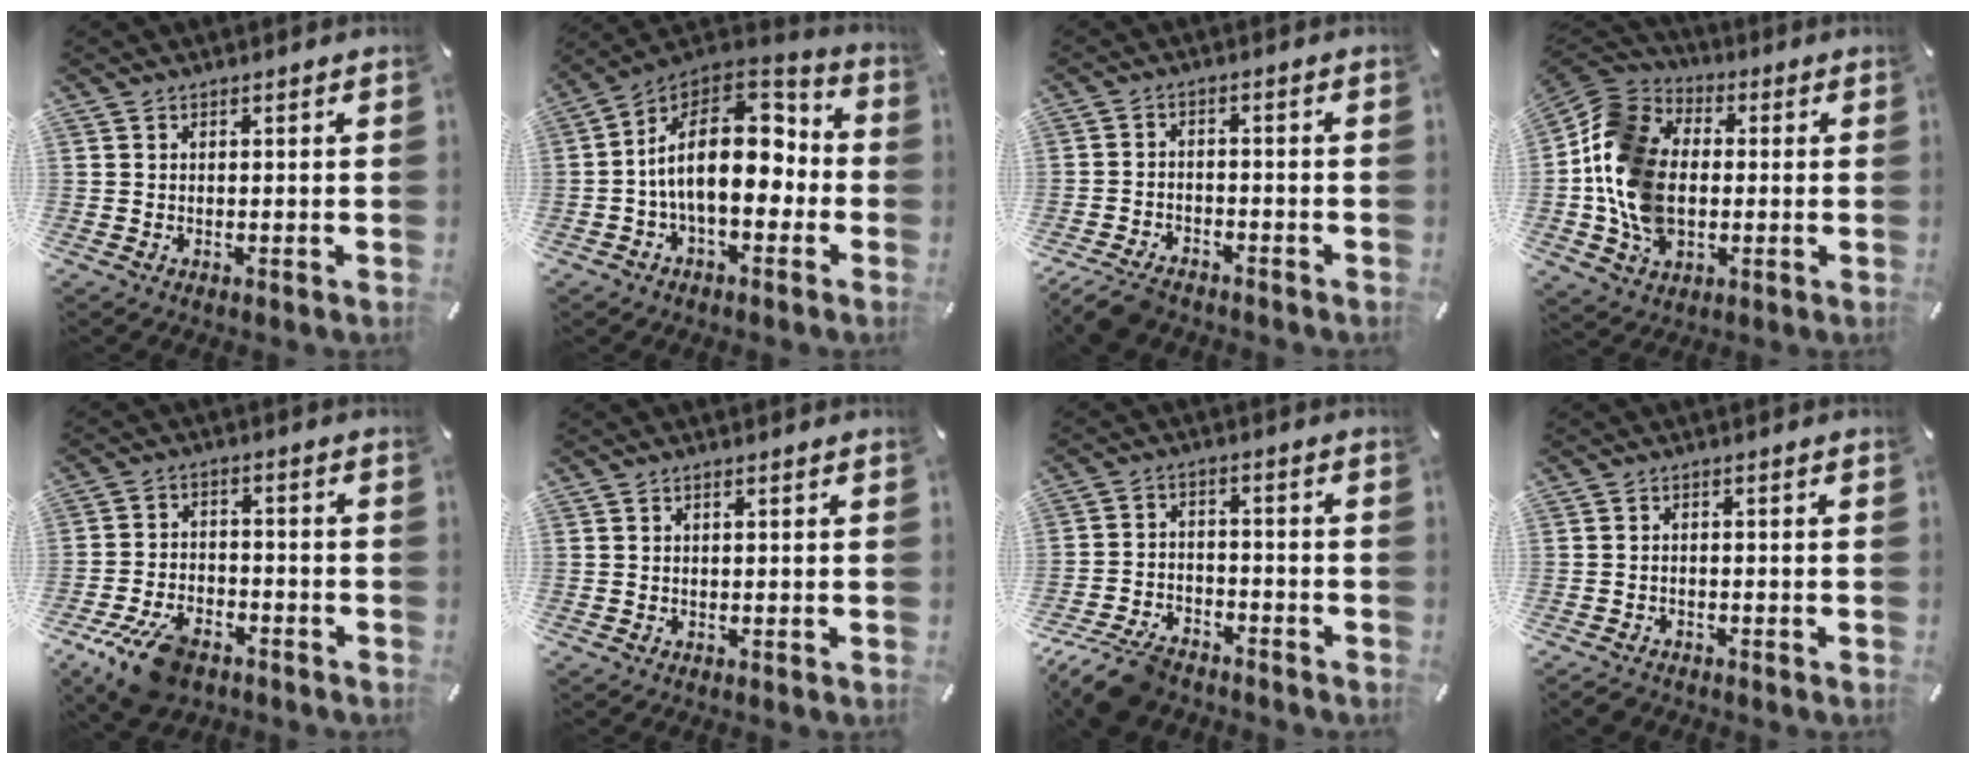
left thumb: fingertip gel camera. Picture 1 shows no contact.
{"total": 19.2, "force": [-0.3, 11.5, 15.4], "torque": [-0.260, -0.001, -0.006]}
{"total": 5.7, "force": [-4.9, 2.2, 1.8], "torque": [-0.040, 0.020, -0.094]}
{"total": 16.6, "force": [-2.6, 12.7, 10.3], "torque": [-0.247, 0.026, -0.050]}
{"total": 10.8, "force": [-6.8, 5.6, 6.3], "torque": [-0.118, 0.037, -0.121]}
{"total": 0.6, "force": [0.1, 0.1, 0.6], "torque": [-0.011, 0.001, 0.002]}
{"total": 10.1, "force": [-8.2, 4.1, 4.0], "torque": [-0.071, 0.045, -0.156]}
{"total": 2.0, "force": [-1.9, 0.6, 0.3], "torque": [-0.011, 0.007, -0.042]}